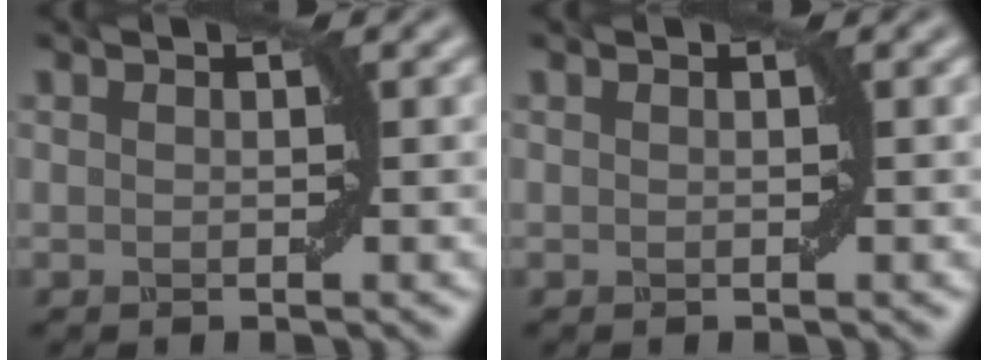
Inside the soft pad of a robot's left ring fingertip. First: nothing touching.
{"total": 0.0}